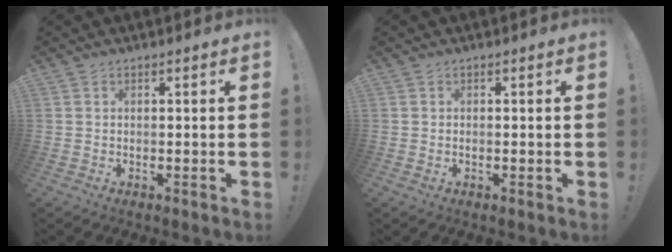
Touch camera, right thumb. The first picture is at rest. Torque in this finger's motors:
{"motor_torque": [-0.04, 0.10, 0.18, 0.02, 0.00]}